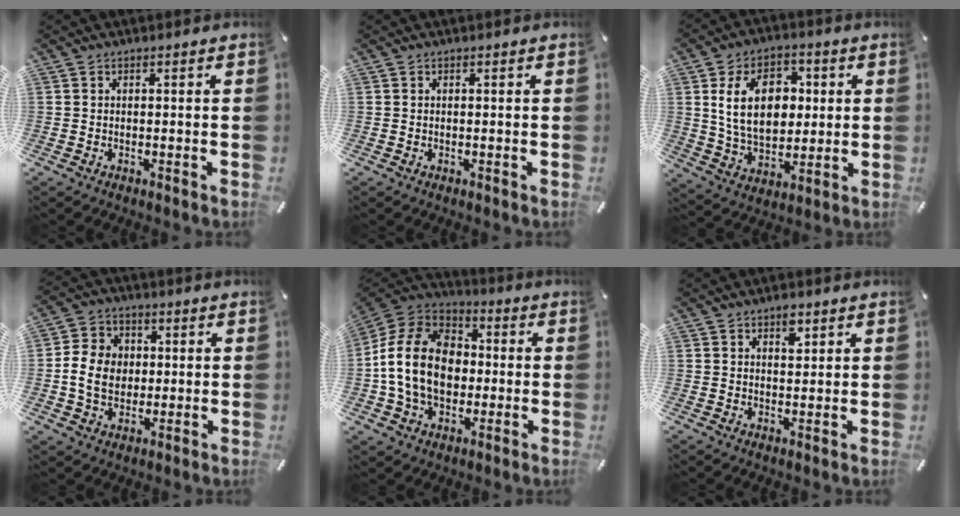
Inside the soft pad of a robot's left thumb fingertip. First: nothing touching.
{"total": 0.0}
{"total": 14.6, "force": [2.5, 10.5, 9.9], "torque": [-0.194, 0.010, 0.042]}
{"total": 8.5, "force": [-0.2, 7.4, 4.1], "torque": [-0.085, 0.015, -0.003]}
{"total": 17.4, "force": [-1.3, 13.5, 10.9], "torque": [-0.234, 0.025, -0.026]}
{"total": 3.2, "force": [1.9, 1.8, 1.9], "torque": [-0.016, -0.007, 0.029]}